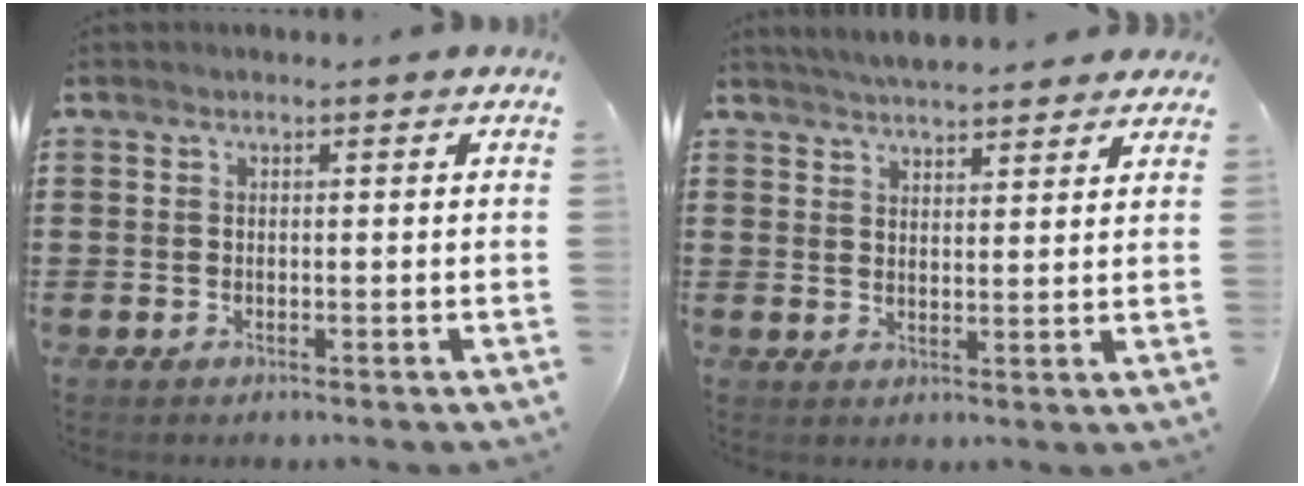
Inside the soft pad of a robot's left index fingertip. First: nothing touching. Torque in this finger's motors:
{"motor_torque": [1.23, -0.91, 0.00, -0.09]}